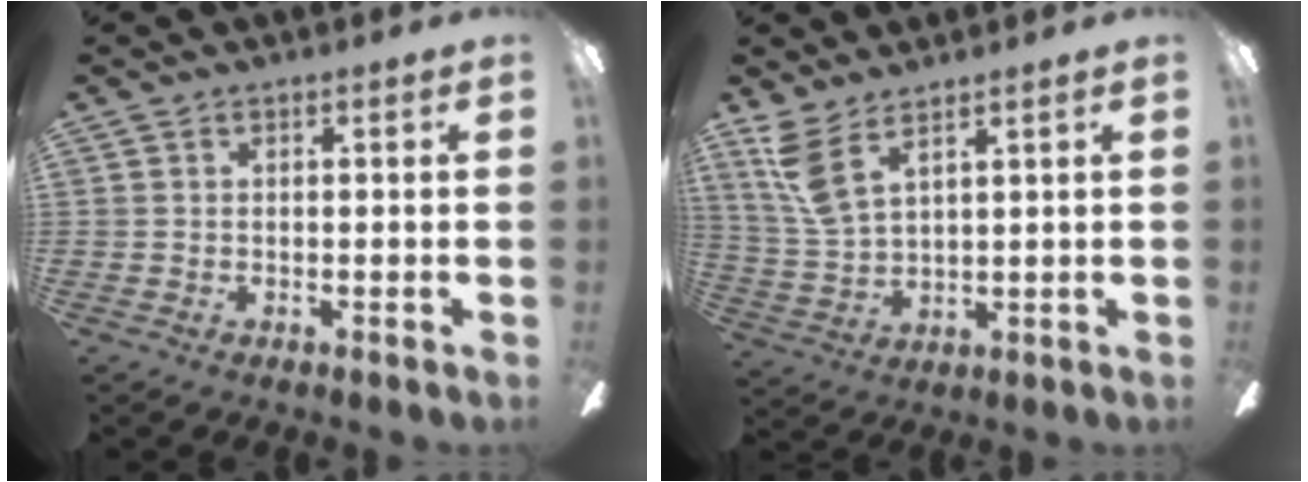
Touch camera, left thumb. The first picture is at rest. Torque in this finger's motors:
{"motor_torque": [0.02, 0.08, 0.02, -0.21, 0.04]}